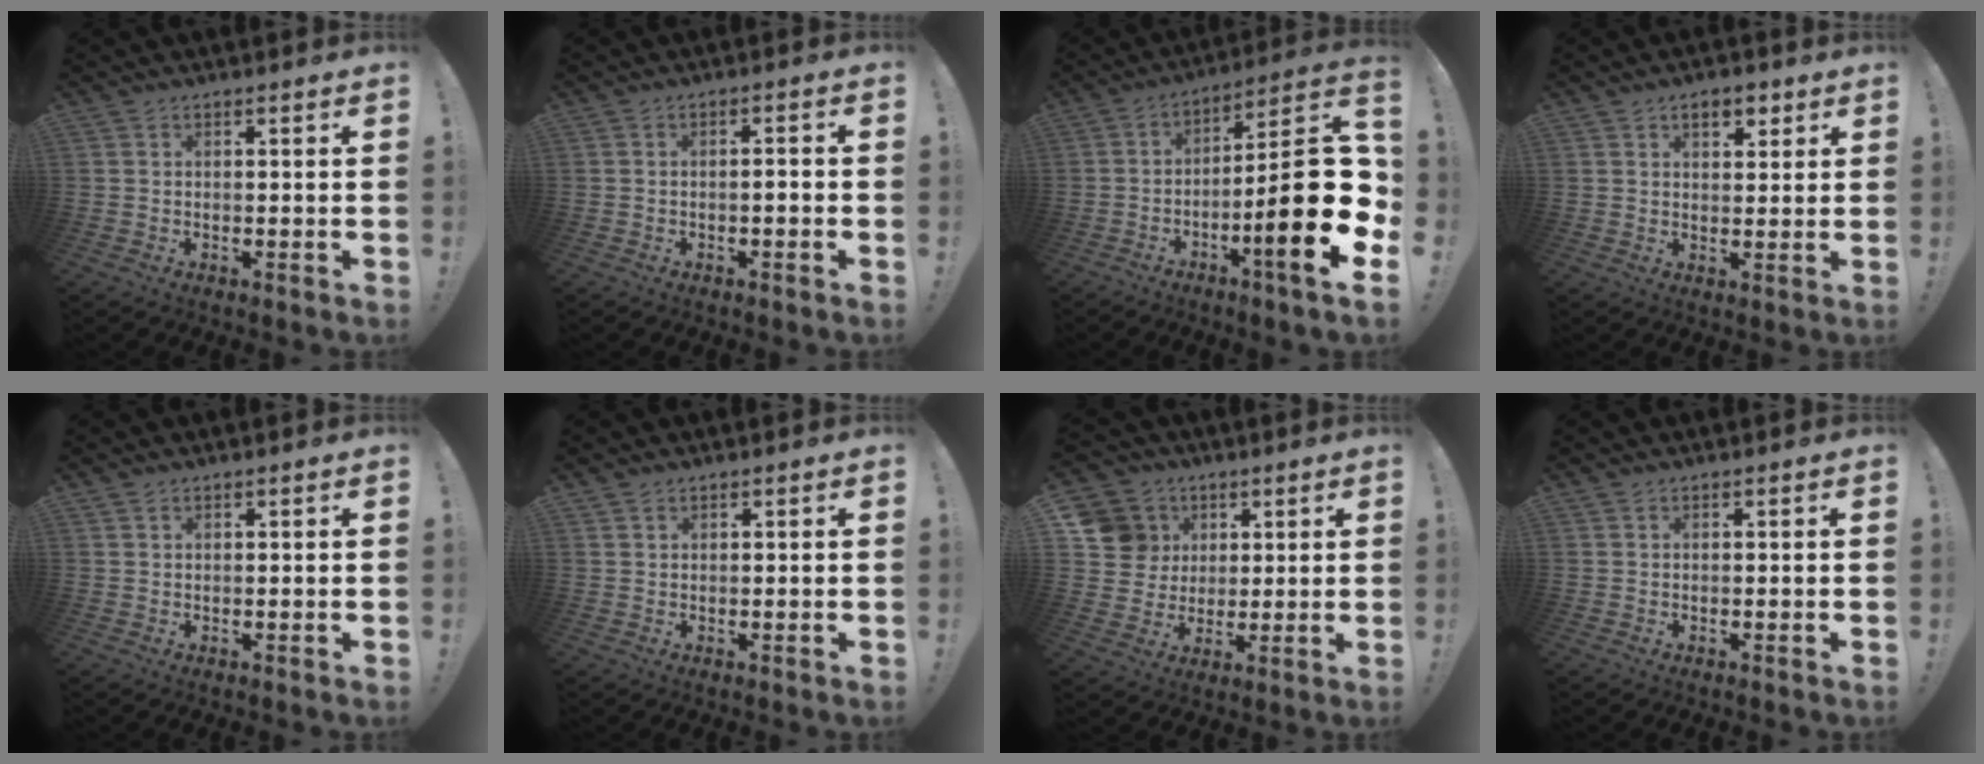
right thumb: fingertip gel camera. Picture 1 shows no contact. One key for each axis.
{"total": 2.1, "fx": -1.1, "fy": 0.1, "fz": 1.7, "tx": -0.028, "ty": 0.001, "tz": -0.020}
{"total": 23.3, "fx": -5.2, "fy": 4.4, "fz": 22.3, "tx": -0.343, "ty": 0.021, "tz": -0.086}
{"total": 5.2, "fx": 2.9, "fy": 2.8, "fz": 3.3, "tx": -0.038, "ty": -0.006, "tz": 0.048}
{"total": 0.8, "fx": 0.7, "fy": 0.5, "fz": 0.1, "tx": -0.001, "ty": 0.000, "tz": 0.013}
{"total": 1.1, "fx": 0.9, "fy": 0.6, "fz": 0.1, "tx": -0.001, "ty": -0.001, "tz": 0.017}
{"total": 12.1, "fx": 3.7, "fy": 11.0, "fz": 3.2, "tx": -0.041, "ty": -0.009, "tz": 0.082}
{"total": 0.0}